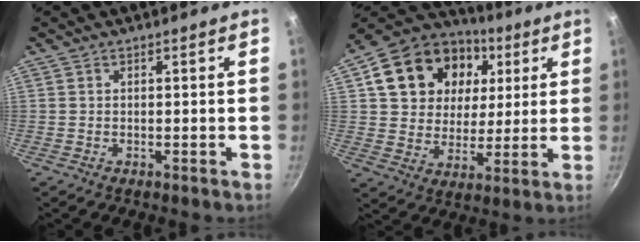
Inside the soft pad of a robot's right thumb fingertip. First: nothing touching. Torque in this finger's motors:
{"motor_torque": [-0.46, 0.91, 0.10, 0.20, 0.11]}